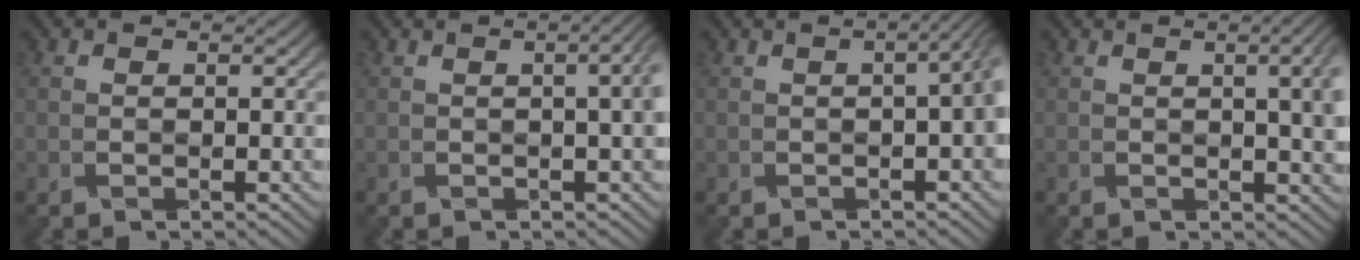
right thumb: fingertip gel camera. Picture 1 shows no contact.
{"total": 4.0, "force": [0.1, 0.9, 3.9], "torque": [-0.038, 0.016, 0.002]}
{"total": 4.1, "force": [-0.4, 1.0, 4.0], "torque": [-0.044, 0.007, 0.000]}
{"total": 5.6, "force": [0.8, 1.4, 5.3], "torque": [-0.059, 0.010, 0.016]}